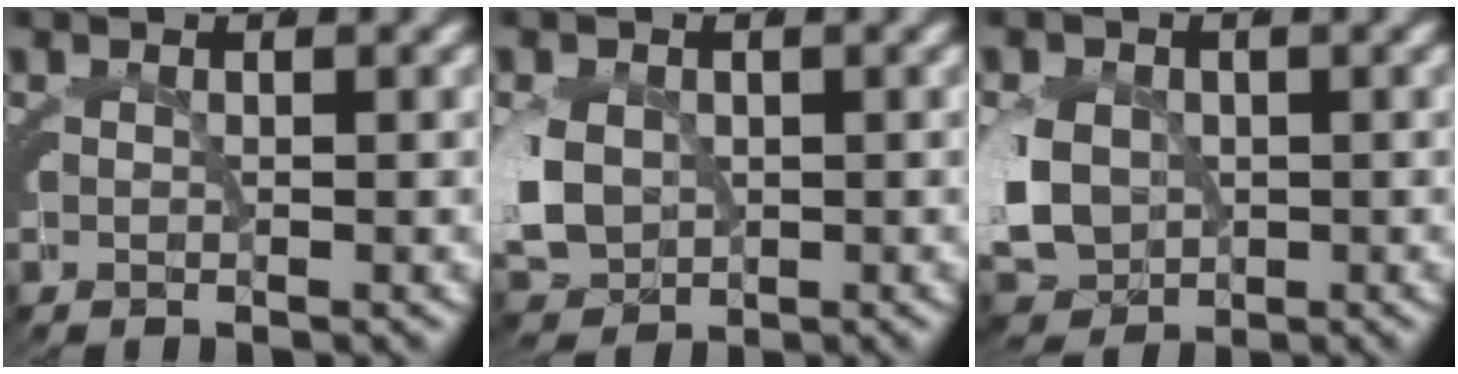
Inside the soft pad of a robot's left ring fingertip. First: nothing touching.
{"total": 5.6, "force": [-0.6, 4.6, 3.1], "torque": [-0.094, -0.024, 0.004]}
{"total": 7.5, "force": [-1.4, 6.4, 3.7], "torque": [-0.100, -0.034, -0.010]}